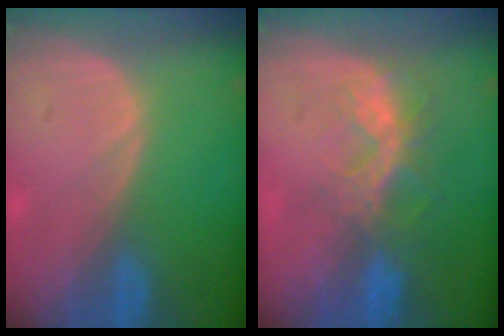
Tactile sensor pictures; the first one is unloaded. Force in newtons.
{"total": 6.6, "press": 5.9, "slide": 3.1}